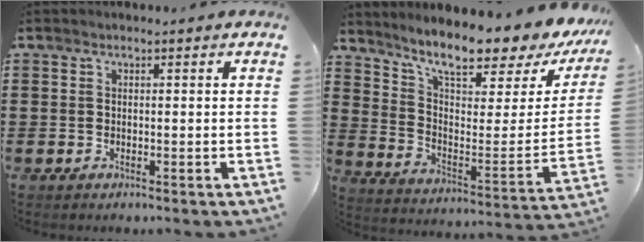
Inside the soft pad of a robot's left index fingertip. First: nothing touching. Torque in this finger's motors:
{"motor_torque": [2.13, -0.01, 0.77, 0.21]}